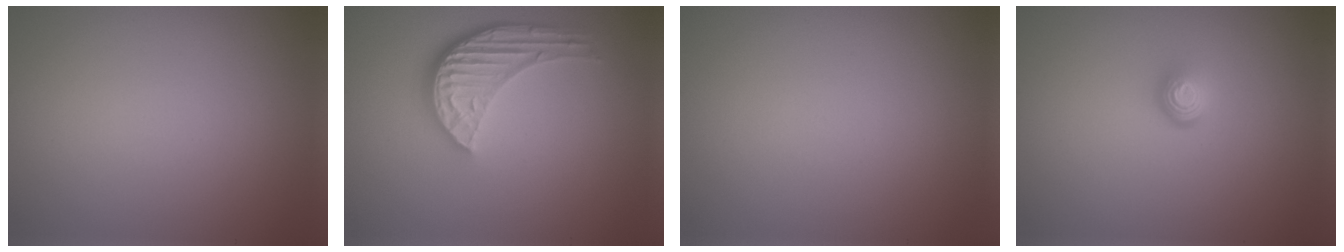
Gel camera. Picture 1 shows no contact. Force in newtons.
{"total": 5.1, "press": 3.8, "slide": 3.4}
{"total": 0.0}
{"total": 1.8, "press": 1.1, "slide": 1.4}